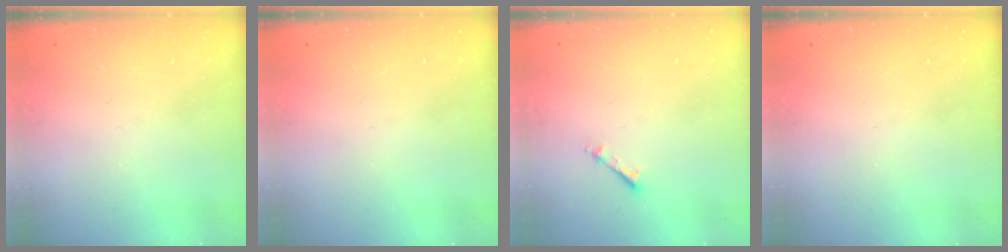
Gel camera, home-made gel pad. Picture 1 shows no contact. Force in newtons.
{"total": 0.0}
{"total": 2.7, "press": 2.7, "slide": 0.3}
{"total": 0.0}